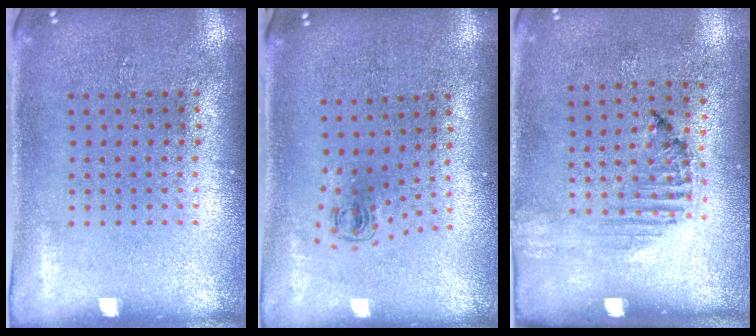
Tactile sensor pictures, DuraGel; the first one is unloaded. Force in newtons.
{"total": 0.5, "press": 0.4, "slide": 0.4}
{"total": 1.3, "press": 1.2, "slide": 0.4}